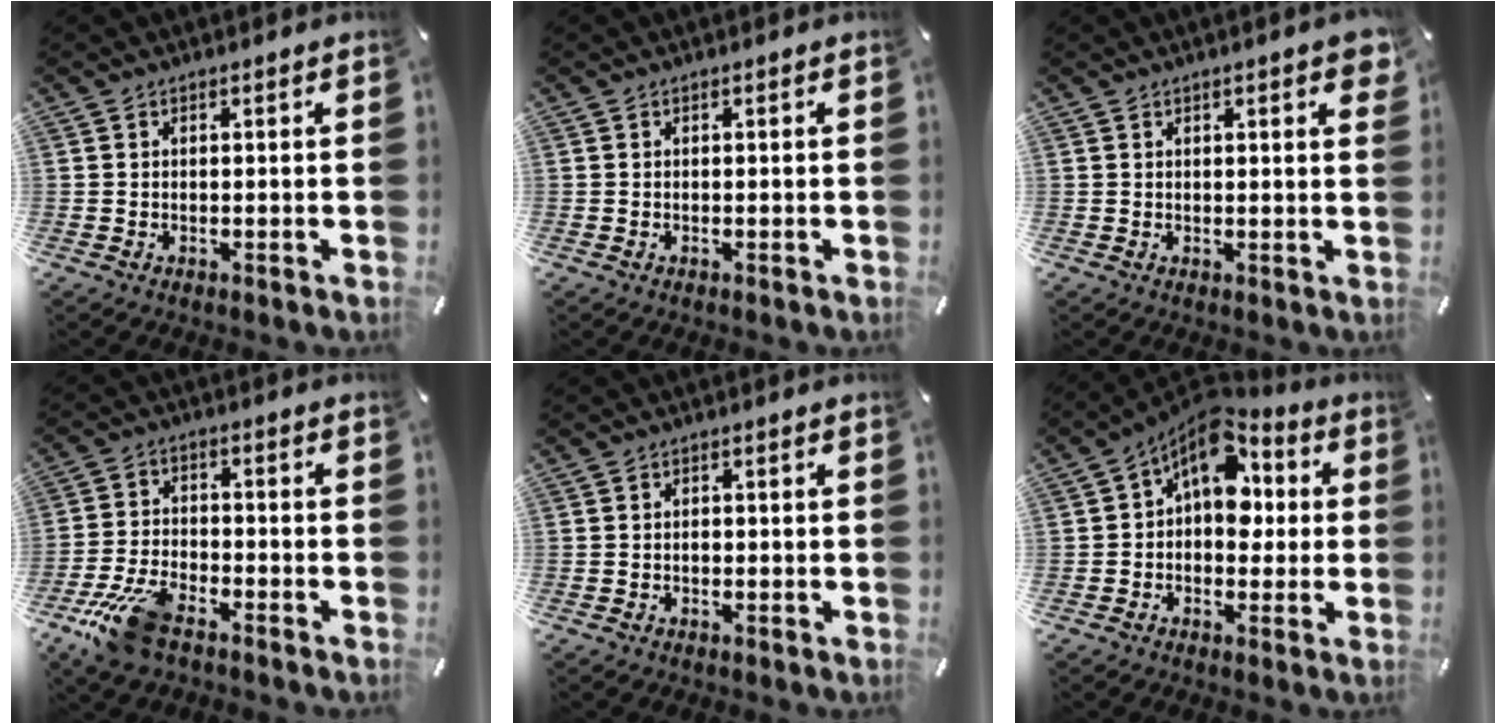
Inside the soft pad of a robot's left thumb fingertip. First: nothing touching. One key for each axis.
{"total": 0.0}
{"total": 3.3, "fx": 1.5, "fy": 0.8, "fz": 2.9, "tx": -0.042, "ty": -0.003, "tz": 0.021}
{"total": 10.6, "fx": -7.4, "fy": 4.3, "fz": 6.3, "tx": -0.136, "ty": 0.028, "tz": -0.140}
{"total": 0.9, "fx": -0.4, "fy": 0.6, "fz": 0.5, "tx": -0.010, "ty": 0.001, "tz": -0.009}
{"total": 12.4, "fx": 4.4, "fy": 8.0, "fz": 8.4, "tx": -0.121, "ty": -0.034, "tz": 0.080}